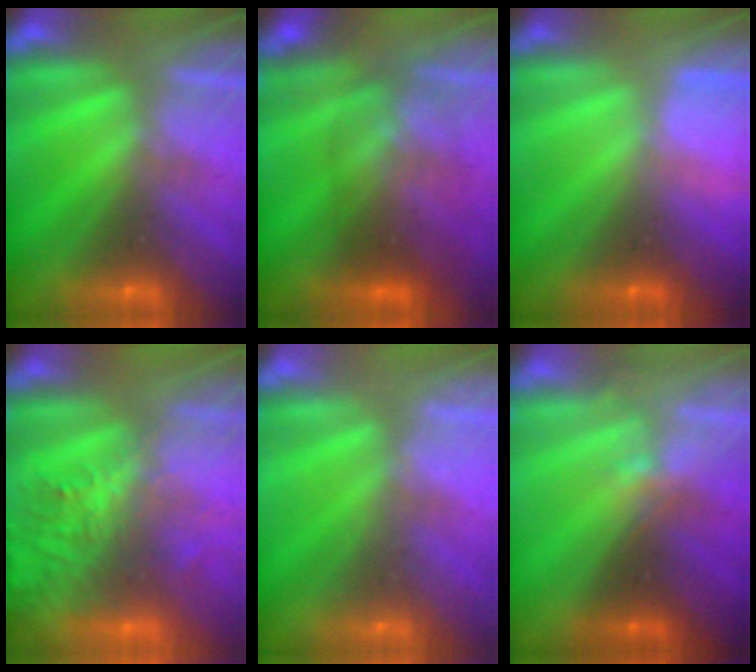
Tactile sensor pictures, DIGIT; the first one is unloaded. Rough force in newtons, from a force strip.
{"total": 2.8}
{"total": 2.9}
{"total": 8.1}
{"total": 2.2}
{"total": 1.7}